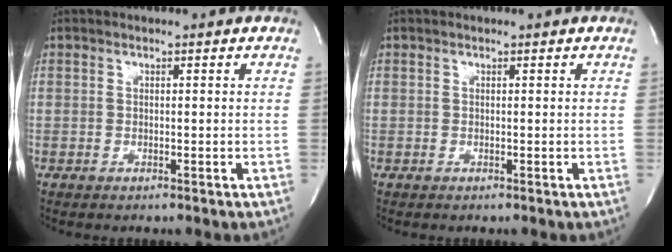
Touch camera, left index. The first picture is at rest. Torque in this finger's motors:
{"motor_torque": [-0.02, 0.02, 0.00, 0.00]}